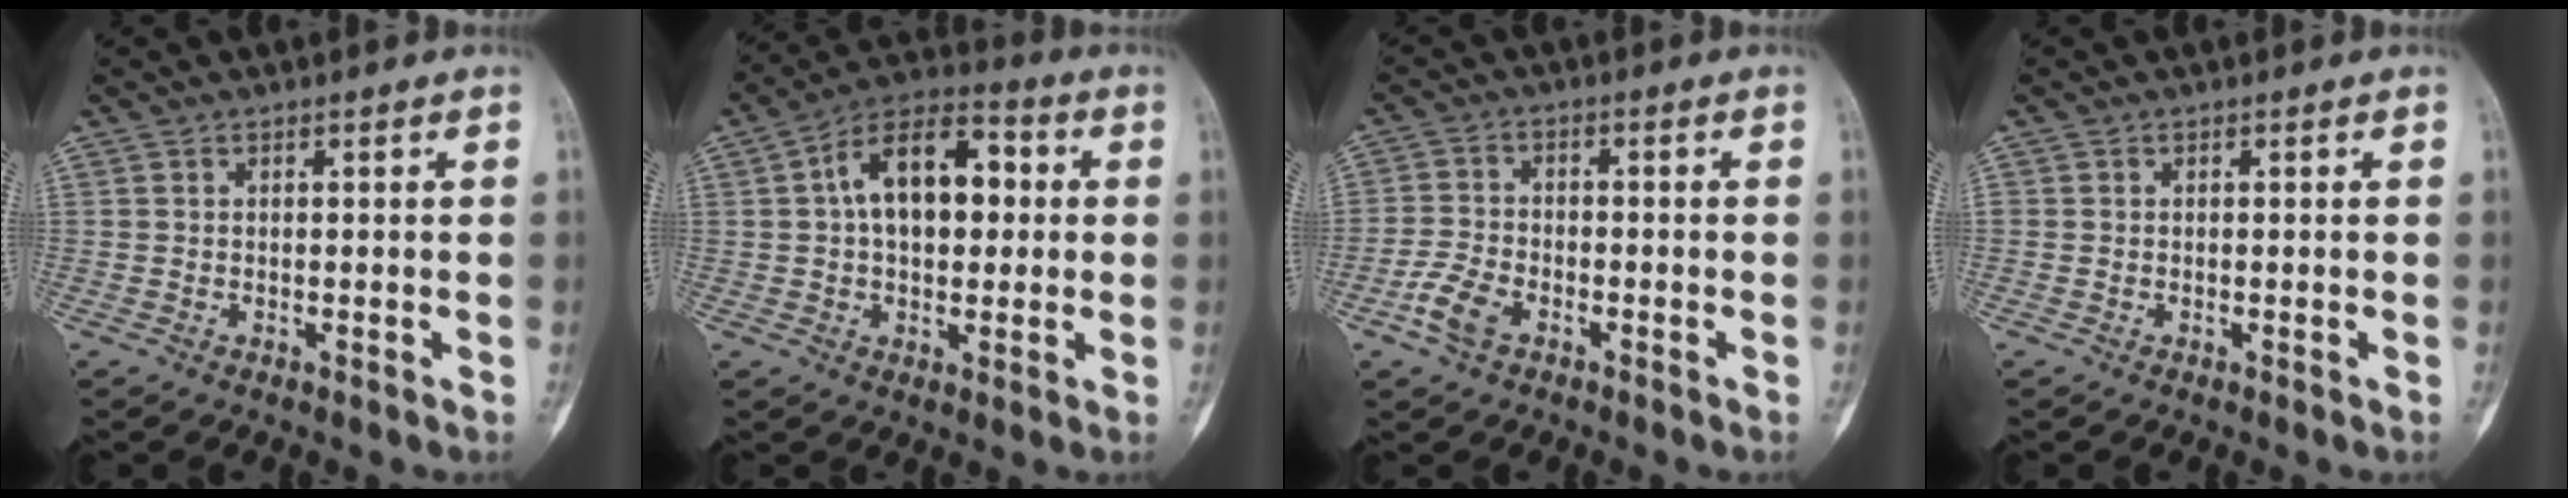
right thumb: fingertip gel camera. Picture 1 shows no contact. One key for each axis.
{"total": 14.6, "fx": 1.9, "fy": 8.6, "fz": 11.6, "tx": -0.161, "ty": 0.030, "tz": 0.021}
{"total": 5.6, "fx": -3.0, "fy": 3.2, "fz": 3.6, "tx": -0.078, "ty": 0.013, "tz": -0.063}
{"total": 0.0}